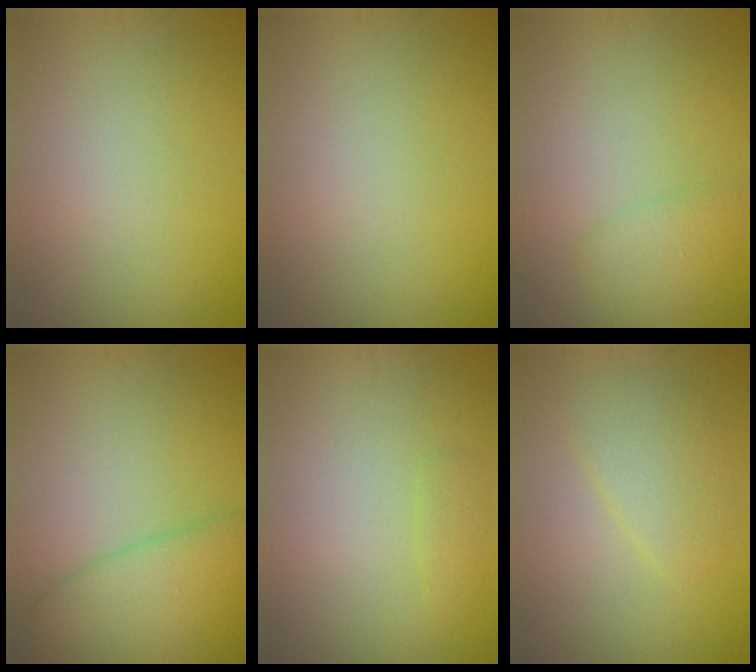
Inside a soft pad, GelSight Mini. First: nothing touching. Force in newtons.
{"total": 0.0}
{"total": 1.8, "press": 1.8, "slide": 0.0}
{"total": 5.6, "press": 5.6, "slide": 0.3}
{"total": 0.8, "press": 0.8, "slide": 0.1}
{"total": 2.8, "press": 2.7, "slide": 0.2}